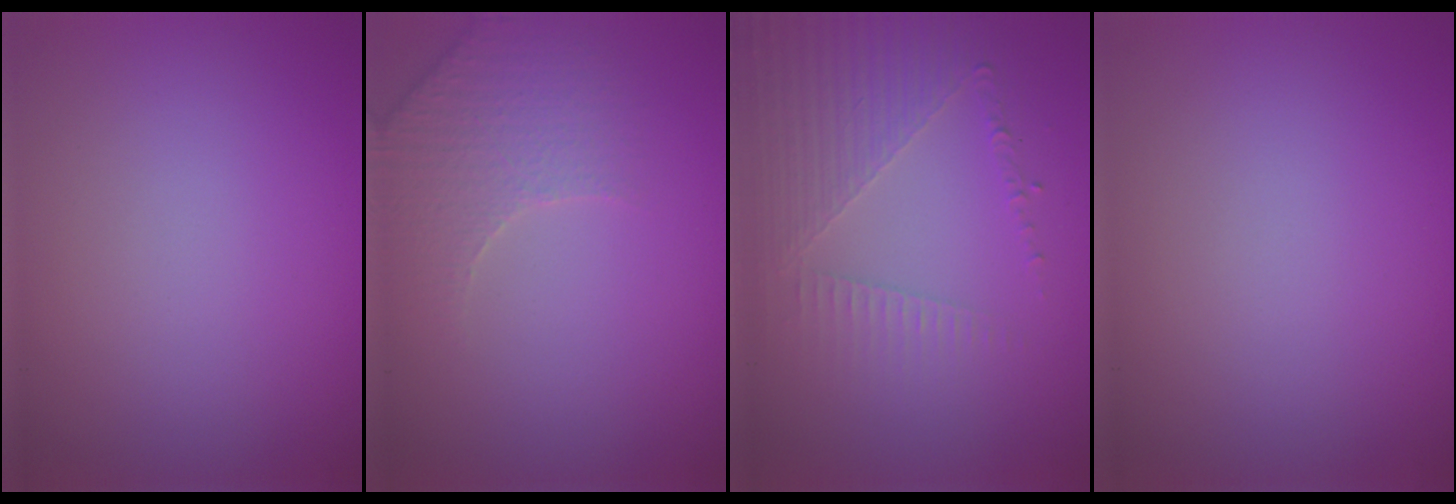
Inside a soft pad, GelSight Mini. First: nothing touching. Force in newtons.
{"total": 3.7, "press": 3.6, "slide": 1.0}
{"total": 5.1, "press": 3.2, "slide": 4.0}
{"total": 0.0}